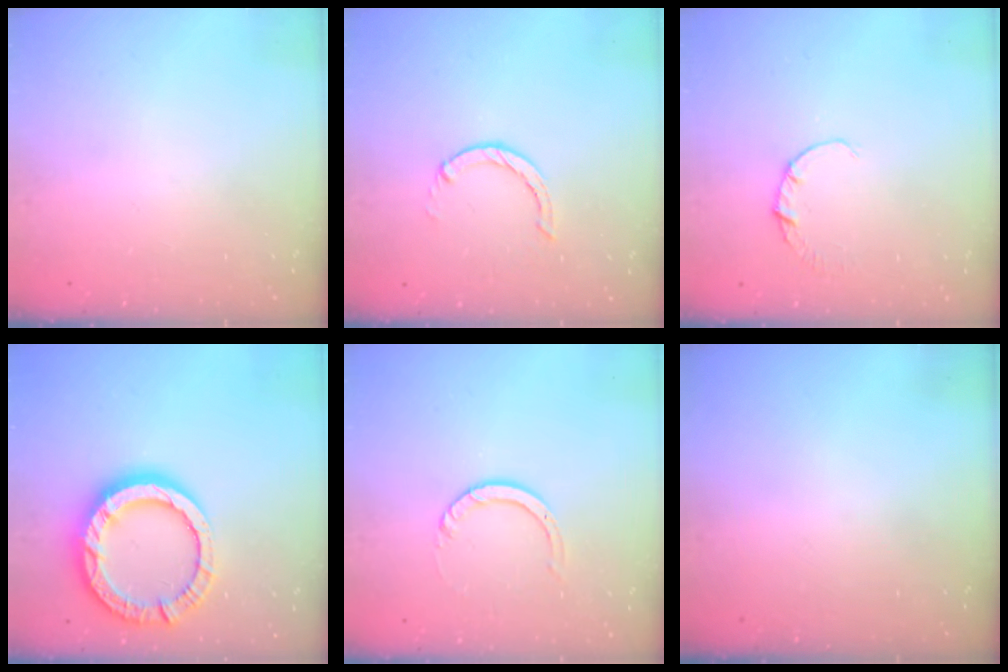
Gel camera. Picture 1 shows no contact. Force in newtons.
{"total": 0.6, "press": 0.6, "slide": 0.2}
{"total": 1.9, "press": 1.9, "slide": 0.3}
{"total": 15.9, "press": 15.8, "slide": 1.6}
{"total": 3.2, "press": 3.2, "slide": 0.3}
{"total": 0.0}